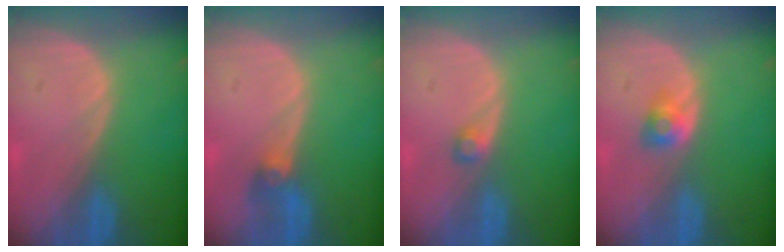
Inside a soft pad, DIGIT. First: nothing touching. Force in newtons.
{"total": 3.0, "press": 2.6, "slide": 1.4}
{"total": 1.5, "press": 1.4, "slide": 0.2}
{"total": 2.7, "press": 2.4, "slide": 1.2}